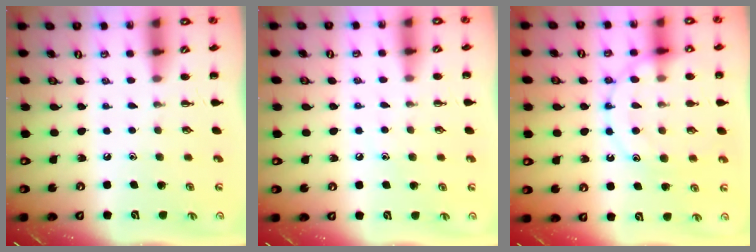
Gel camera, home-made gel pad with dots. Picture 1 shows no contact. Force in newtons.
{"total": 5.6, "press": 5.4, "slide": 1.6}
{"total": 13.6, "press": 13.6, "slide": 1.1}